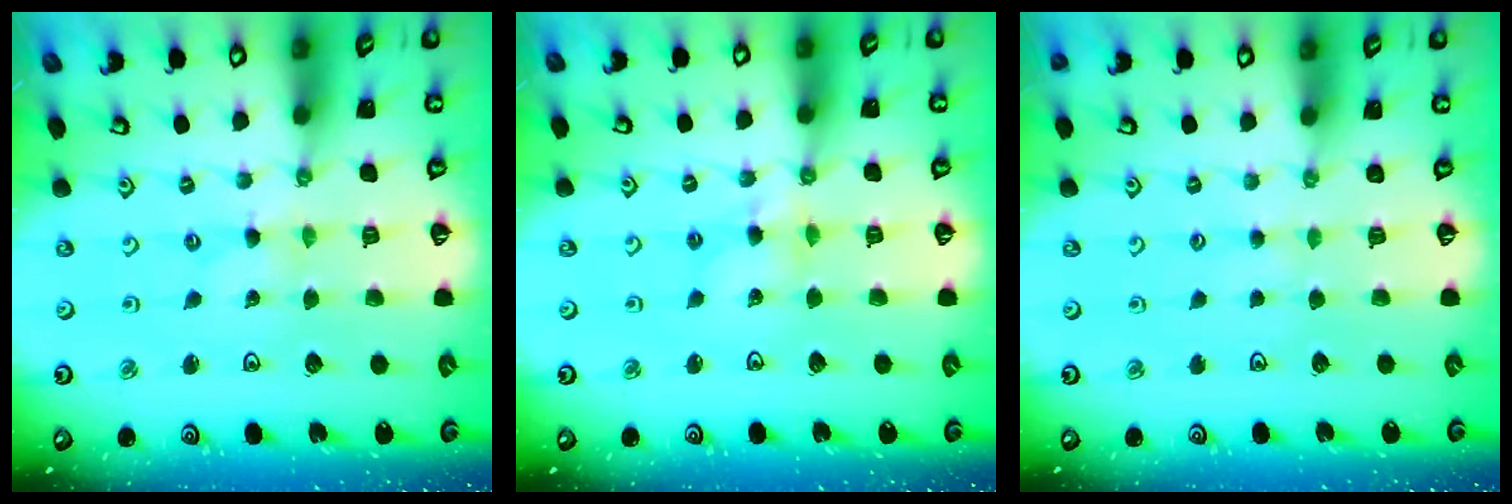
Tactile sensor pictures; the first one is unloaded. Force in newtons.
{"total": 3.9, "press": 3.9, "slide": 0.4}
{"total": 2.0, "press": 2.0, "slide": 0.3}